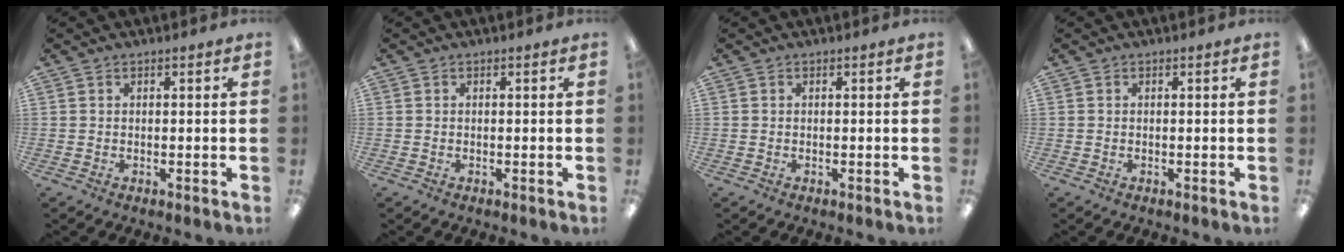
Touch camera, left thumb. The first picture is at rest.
{"total": 0.0}
{"total": 0.0}
{"total": 0.0}